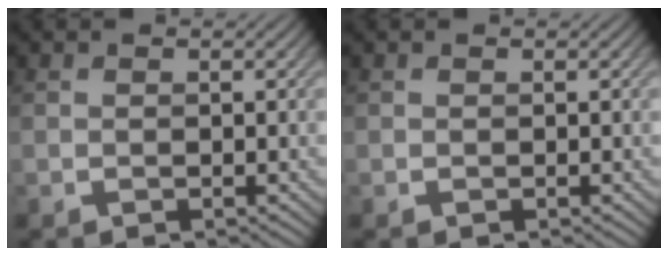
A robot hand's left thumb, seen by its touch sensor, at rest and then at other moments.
{"total": 0.0}